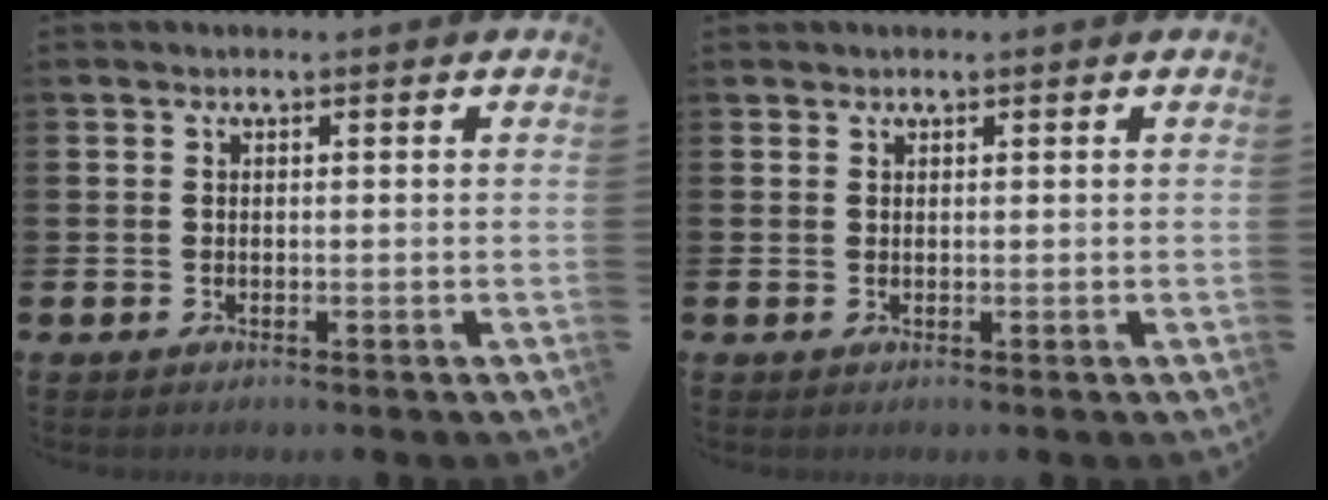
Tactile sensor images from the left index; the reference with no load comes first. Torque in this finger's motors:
{"motor_torque": [0.14, 0.01, -0.04, -0.01]}